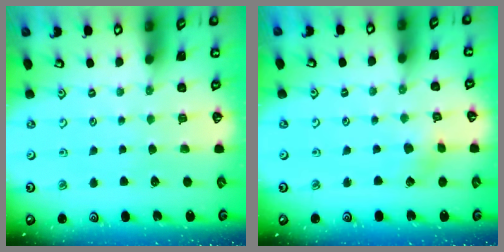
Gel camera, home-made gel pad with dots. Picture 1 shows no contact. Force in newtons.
{"total": 2.9, "press": 2.9, "slide": 0.3}